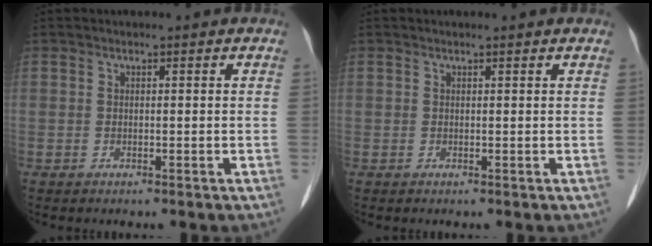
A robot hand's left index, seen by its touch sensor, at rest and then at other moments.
{"total": 1.0, "force": [1.0, -0.1, 0.3], "torque": [-0.013, 0.006, 0.013]}